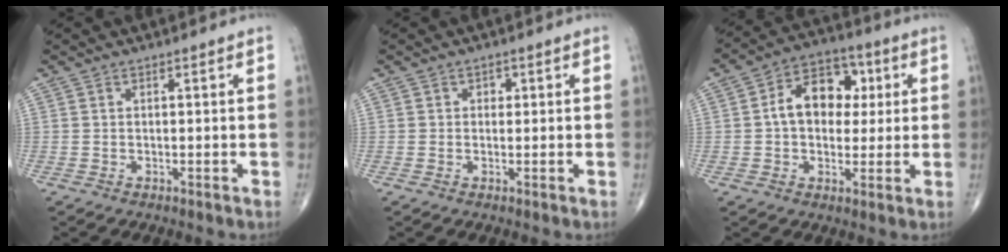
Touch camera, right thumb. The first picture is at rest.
{"total": 1.2, "force": [0.3, 1.1, 0.5], "torque": [0.002, 0.002, 0.001]}
{"total": 11.9, "force": [1.7, 8.5, 8.1], "torque": [-0.092, 0.021, 0.019]}